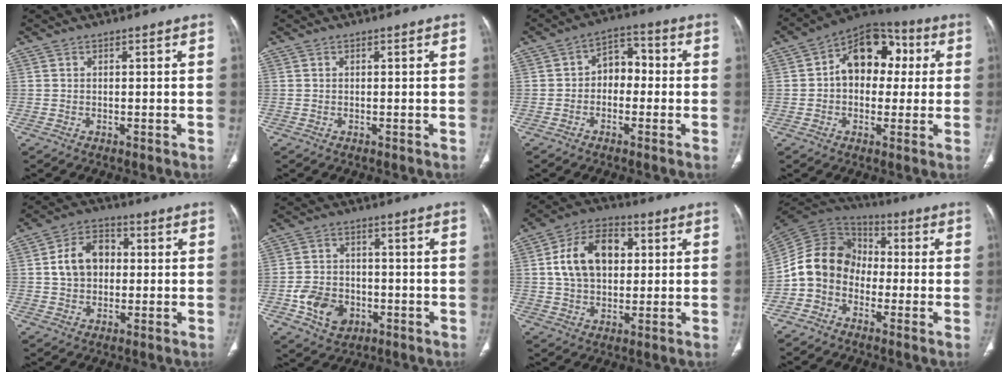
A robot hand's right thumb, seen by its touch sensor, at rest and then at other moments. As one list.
[{"total": 0.0}, {"total": 6.4, "force": [-0.7, 4.7, 4.2], "torque": [-0.031, 0.032, -0.027]}, {"total": 14.0, "force": [2.0, 10.0, 9.5], "torque": [-0.094, 0.031, 0.016]}, {"total": 9.2, "force": [0.7, 7.0, 5.9], "torque": [-0.083, 0.019, 0.006]}, {"total": 8.7, "force": [-2.8, 6.9, 4.6], "torque": [-0.060, 0.015, -0.043]}, {"total": 13.8, "force": [2.5, 9.4, 9.8], "torque": [-0.148, 0.013, 0.038]}, {"total": 12.3, "force": [-3.0, 10.1, 6.3], "torque": [-0.110, 0.052, -0.071]}]